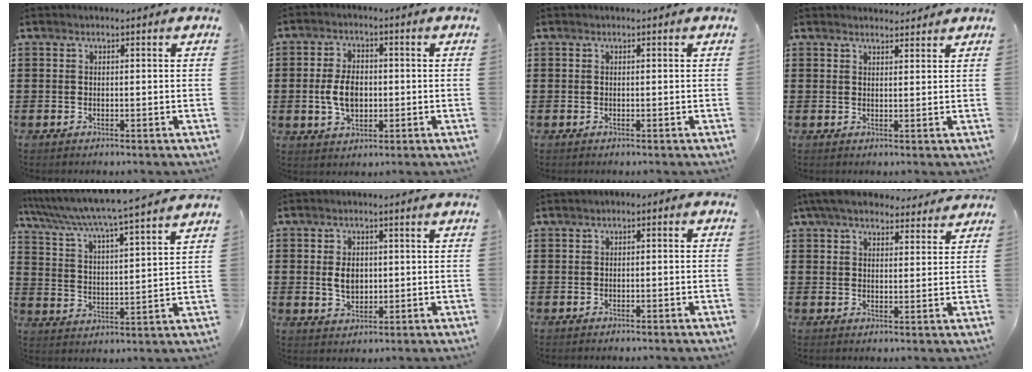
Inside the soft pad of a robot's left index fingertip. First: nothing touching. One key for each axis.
{"total": 6.1, "fx": -0.6, "fy": 3.7, "fz": 4.8, "tx": -0.097, "ty": 0.002, "tz": -0.016}
{"total": 0.0}
{"total": 1.9, "fx": 1.9, "fy": 0.2, "fz": 0.0, "tx": -0.005, "ty": -0.001, "tz": 0.037}
{"total": 5.1, "fx": 4.6, "fy": -1.0, "fz": 1.9, "tx": -0.061, "ty": -0.042, "tz": 0.070}
{"total": 3.9, "fx": 0.2, "fy": 2.6, "fz": 2.8, "tx": -0.053, "ty": 0.006, "tz": 0.000}
{"total": 1.4, "fx": -1.3, "fy": 0.4, "fz": 0.4, "tx": -0.011, "ty": 0.002, "tz": -0.028}
{"total": 5.9, "fx": 5.1, "fy": 1.7, "fz": 2.4, "tx": -0.063, "ty": -0.009, "tz": 0.096}